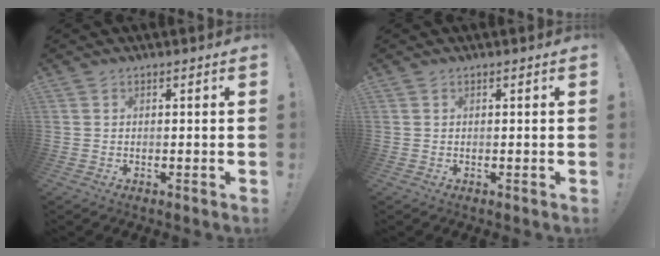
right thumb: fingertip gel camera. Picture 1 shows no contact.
{"total": 0.0}